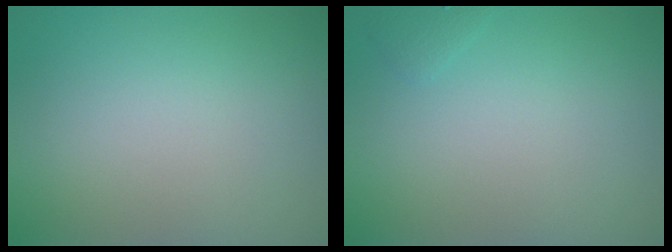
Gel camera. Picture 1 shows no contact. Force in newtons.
{"total": 0.6, "press": 0.6, "slide": 0.1}